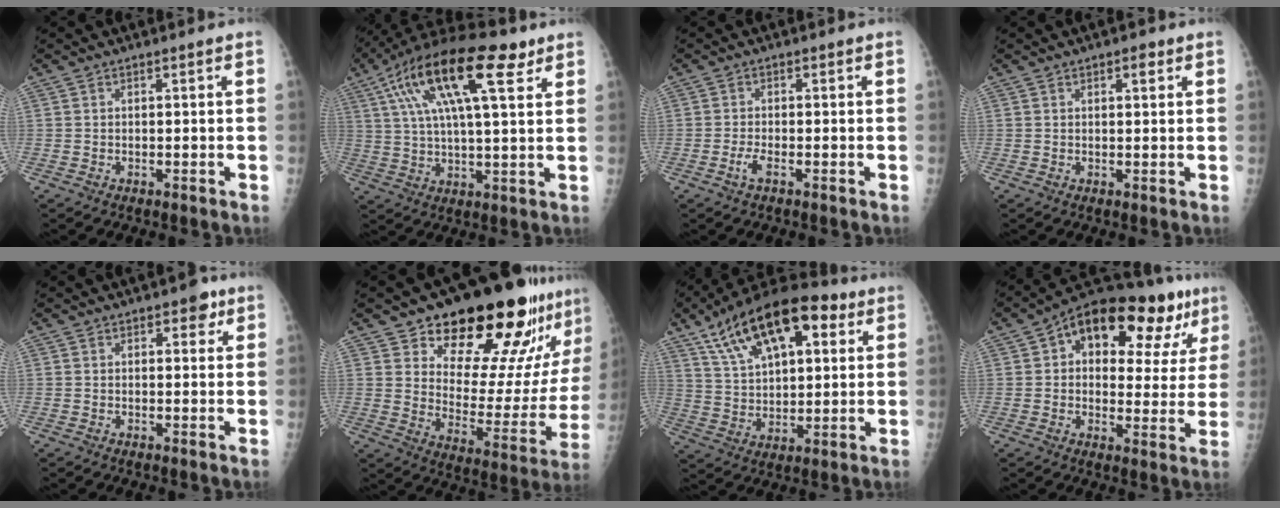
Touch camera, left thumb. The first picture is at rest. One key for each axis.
{"total": 20.5, "fx": 9.5, "fy": 6.7, "fz": 16.8, "tx": -0.303, "ty": 0.009, "tz": 0.160}
{"total": 2.0, "fx": -1.0, "fy": 0.6, "fz": 1.7, "tx": -0.041, "ty": 0.002, "tz": -0.024}
{"total": 2.0, "fx": 1.1, "fy": 1.0, "fz": 1.4, "tx": -0.011, "ty": -0.003, "tz": 0.014}
{"total": 3.1, "fx": 1.7, "fy": 1.8, "fz": 1.9, "tx": -0.003, "ty": -0.003, "tz": 0.017}
{"total": 24.9, "fx": 18.0, "fy": 9.3, "fz": 14.5, "tx": -0.157, "ty": -0.102, "tz": 0.253}
{"total": 21.6, "fx": 10.4, "fy": 10.4, "fz": 15.8, "tx": -0.242, "ty": -0.003, "tz": 0.181}
{"total": 20.9, "fx": 9.3, "fy": 10.6, "fz": 15.4, "tx": -0.173, "ty": 0.020, "tz": 0.129}